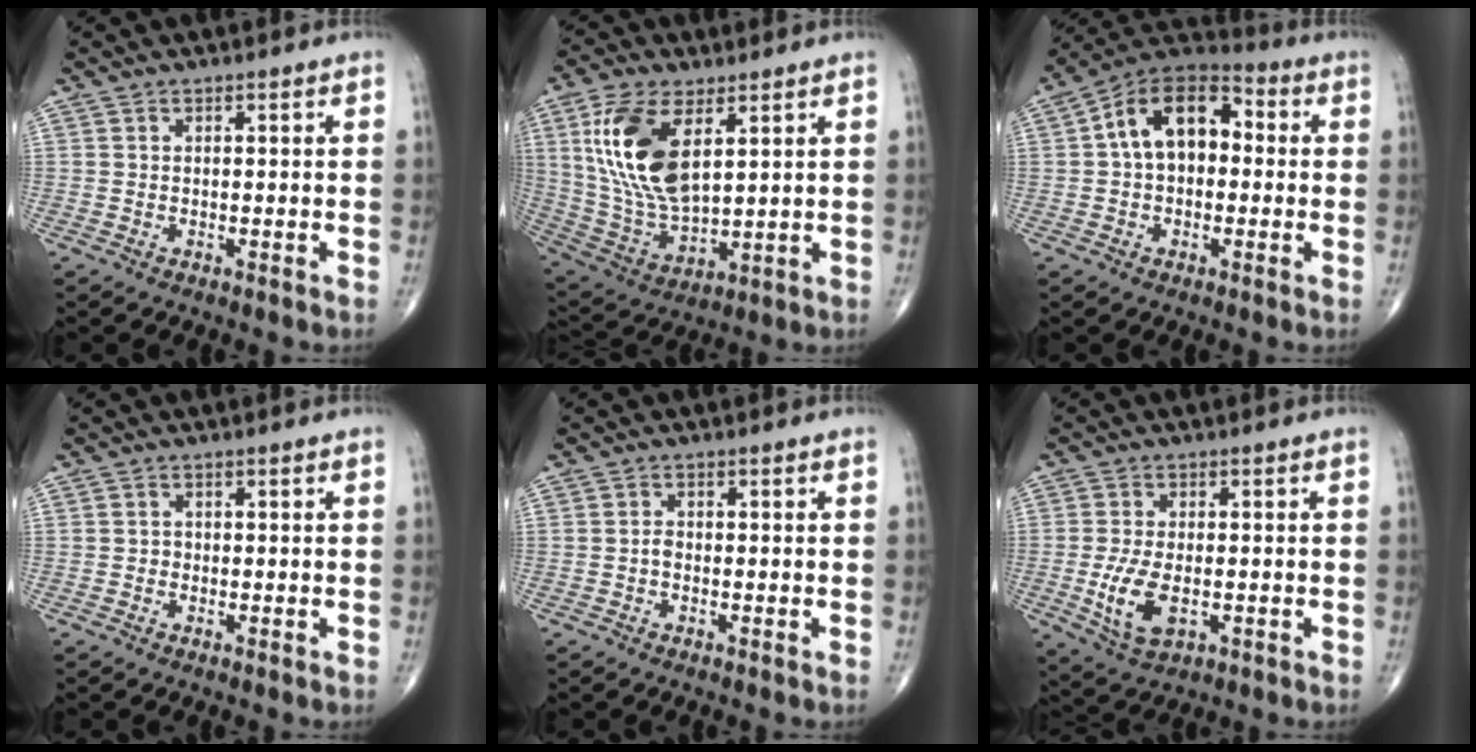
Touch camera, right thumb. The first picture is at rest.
{"total": 16.8, "force": [5.6, 8.2, 13.6], "torque": [-0.271, -0.021, 0.118]}
{"total": 13.6, "force": [1.3, 8.7, 10.4], "torque": [-0.147, 0.041, 0.004]}
{"total": 0.8, "force": [-0.2, 0.7, 0.2], "torque": [0.002, 0.003, -0.007]}
{"total": 1.4, "force": [-0.5, 1.0, 0.9], "torque": [-0.011, 0.004, -0.012]}
{"total": 8.0, "force": [-1.7, 4.3, 6.5], "torque": [-0.130, -0.007, -0.023]}